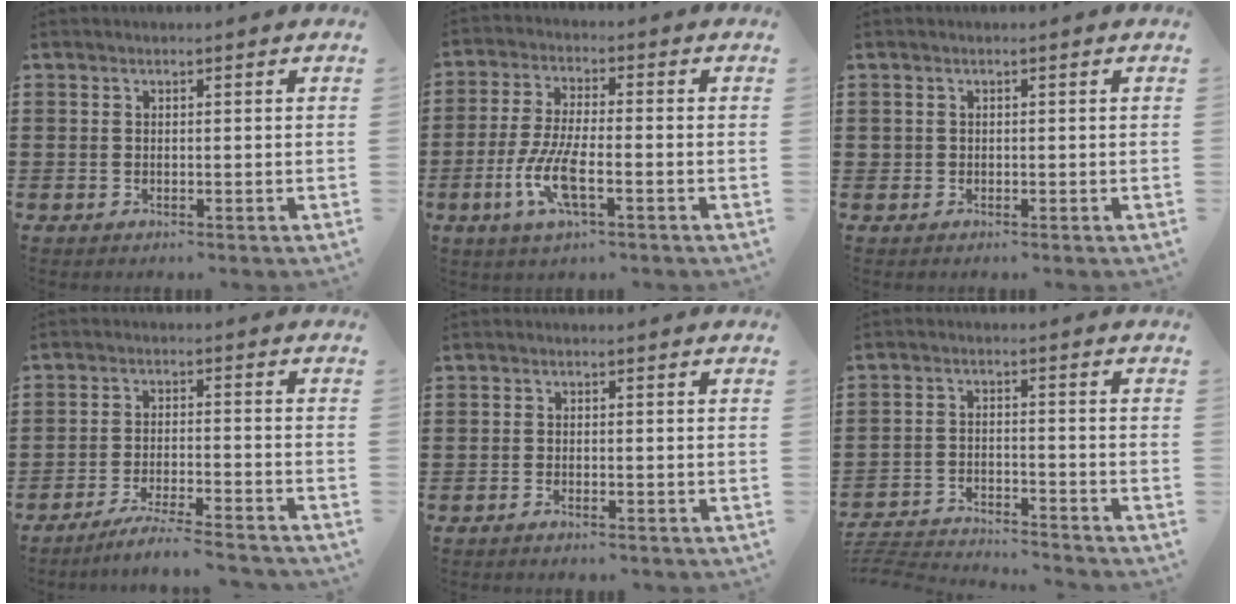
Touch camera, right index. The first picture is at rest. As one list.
[{"total": 7.6, "force": [-3.0, 2.2, 6.7], "torque": [-0.157, -0.015, -0.060]}, {"total": 0.5, "force": [-0.2, 0.5, 0.0], "torque": [0.000, 0.004, -0.006]}, {"total": 5.0, "force": [-4.7, -0.5, 1.6], "torque": [-0.027, -0.008, -0.090]}, {"total": 1.2, "force": [-1.1, -0.1, 0.2], "torque": [-0.006, -0.004, -0.022]}, {"total": 4.2, "force": [-4.2, -0.1, 0.3], "torque": [-0.017, -0.003, -0.091]}]